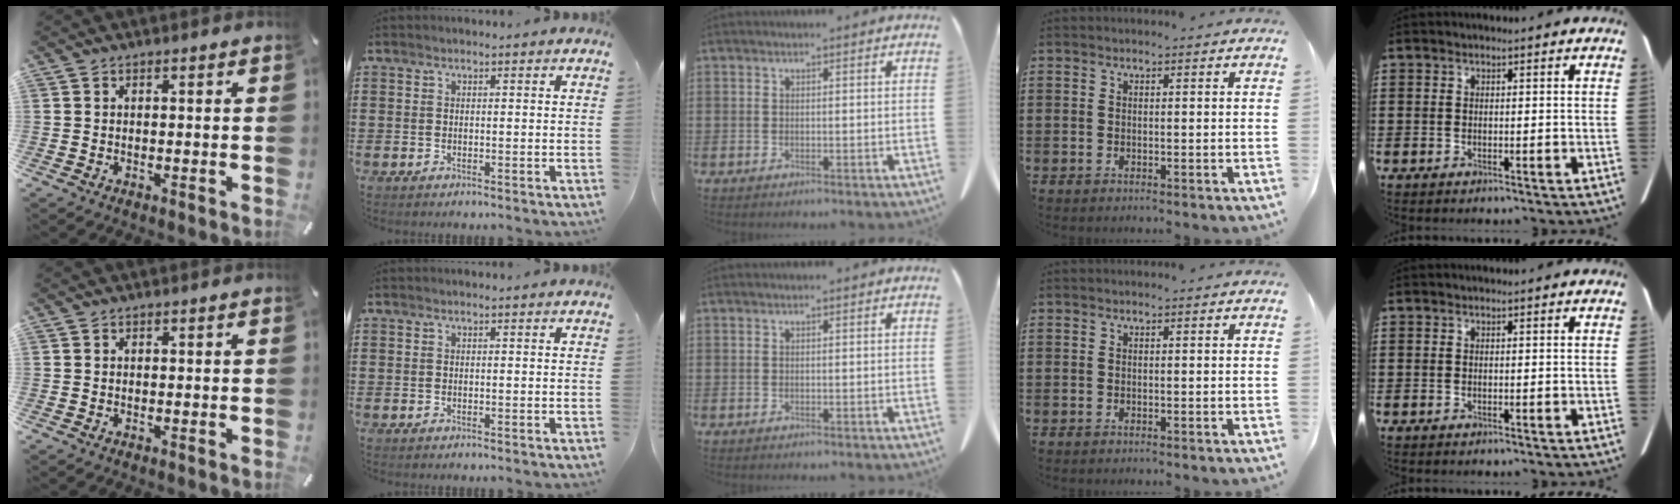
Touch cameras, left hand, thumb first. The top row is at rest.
{}